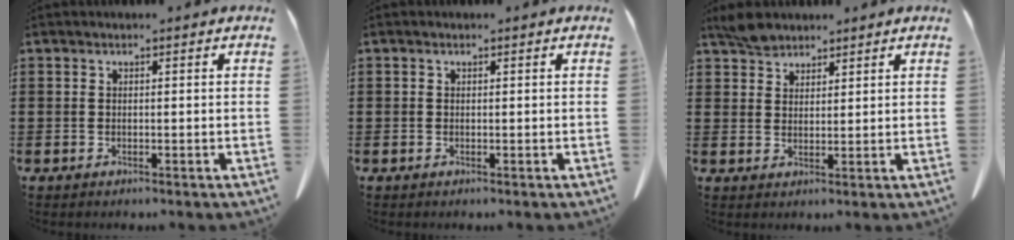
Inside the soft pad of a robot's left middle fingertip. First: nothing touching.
{"total": 0.0}
{"total": 3.3, "force": [2.9, 1.4, 0.8], "torque": [-0.024, 0.005, 0.057]}